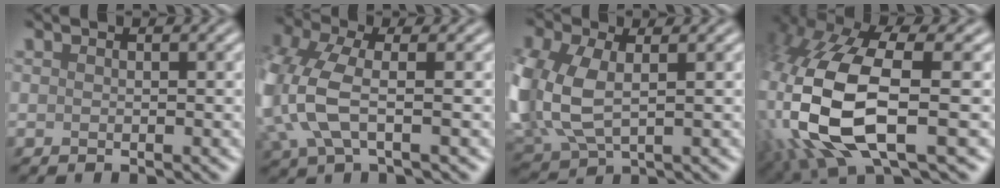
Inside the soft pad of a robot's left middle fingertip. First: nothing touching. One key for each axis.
{"total": 6.6, "fx": -0.7, "fy": 3.4, "fz": 5.7, "tx": -0.154, "ty": 0.005, "tz": -0.022}
{"total": 9.1, "fx": 0.1, "fy": 5.8, "fz": 7.1, "tx": -0.201, "ty": -0.006, "tz": 0.010}
{"total": 14.1, "fx": -1.1, "fy": 6.4, "fz": 12.5, "tx": -0.306, "ty": -0.013, "tz": -0.016}